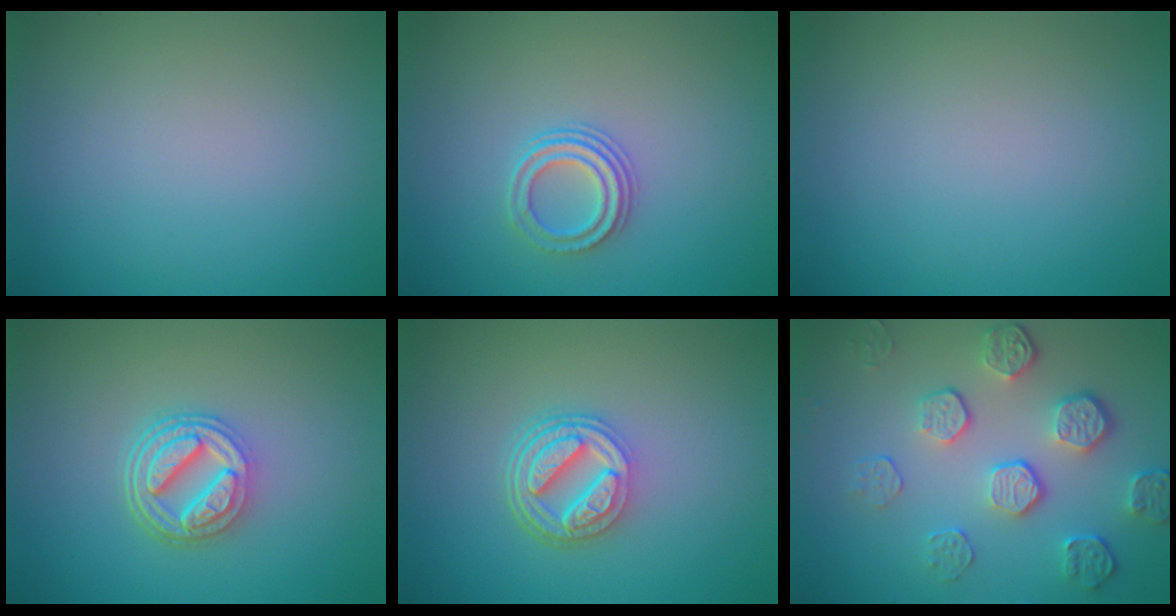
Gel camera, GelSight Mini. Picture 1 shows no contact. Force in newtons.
{"total": 2.5, "press": 2.1, "slide": 1.4}
{"total": 0.0}
{"total": 4.9, "press": 3.7, "slide": 3.3}
{"total": 5.1, "press": 3.8, "slide": 3.4}
{"total": 5.2, "press": 3.7, "slide": 3.6}